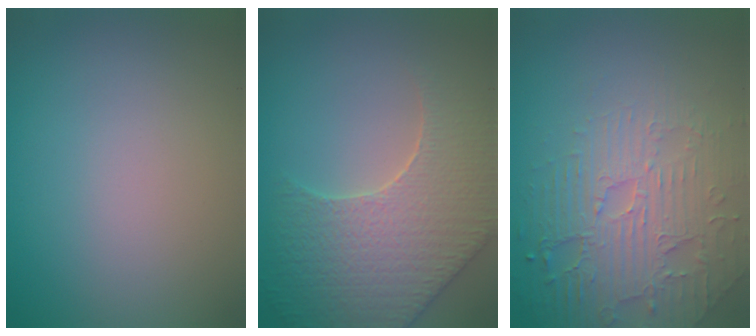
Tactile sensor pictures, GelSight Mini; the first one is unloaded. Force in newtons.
{"total": 7.1, "press": 5.9, "slide": 3.9}
{"total": 4.6, "press": 4.3, "slide": 1.6}